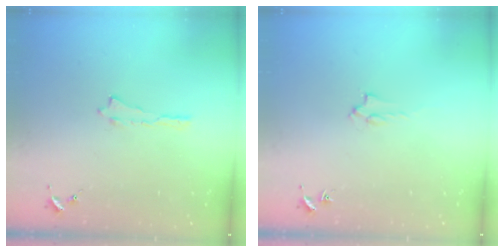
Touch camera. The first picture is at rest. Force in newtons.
{"total": 1.4, "press": 1.4, "slide": 0.2}